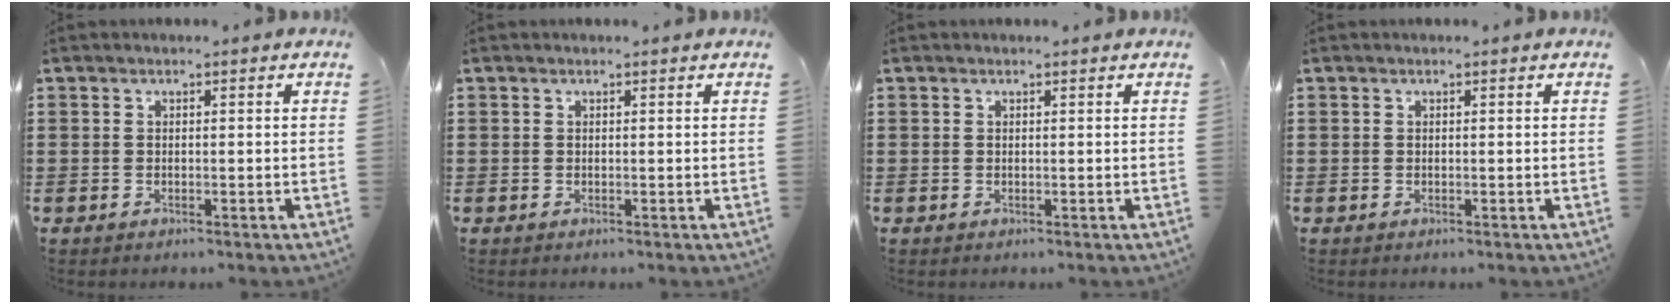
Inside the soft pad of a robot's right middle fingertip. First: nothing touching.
{"total": 0.0}
{"total": 0.0}
{"total": 0.0}